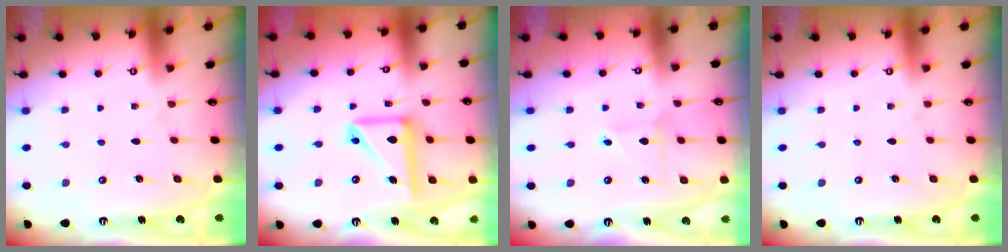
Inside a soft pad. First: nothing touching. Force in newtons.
{"total": 14.8, "press": 14.6, "slide": 2.4}
{"total": 4.3, "press": 4.3, "slide": 0.4}
{"total": 0.0}